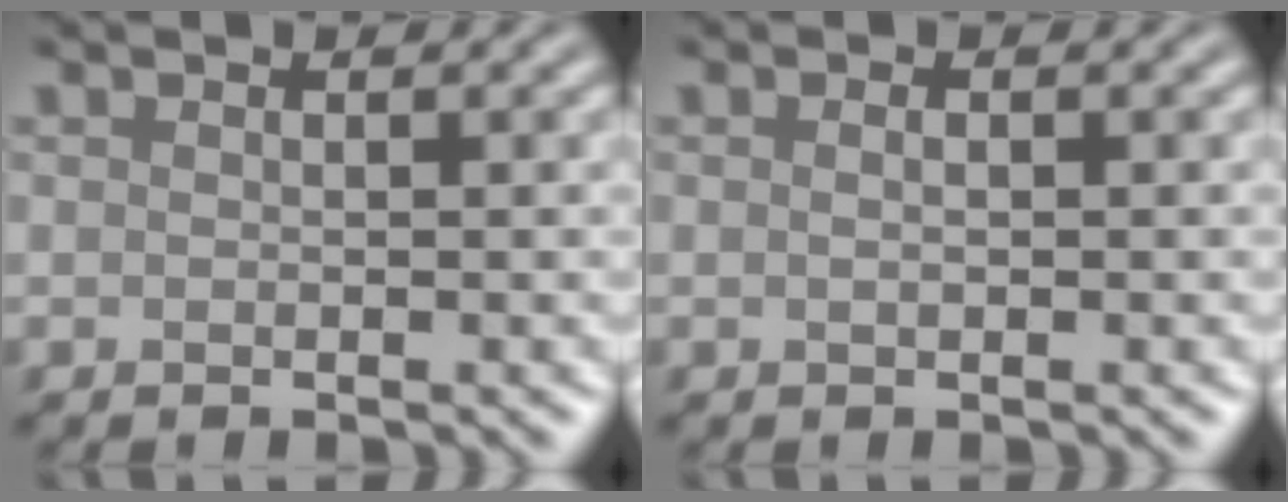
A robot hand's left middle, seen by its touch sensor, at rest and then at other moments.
{"total": 0.7, "force": [0.1, 0.3, 0.6], "torque": [-0.013, -0.001, 0.001]}